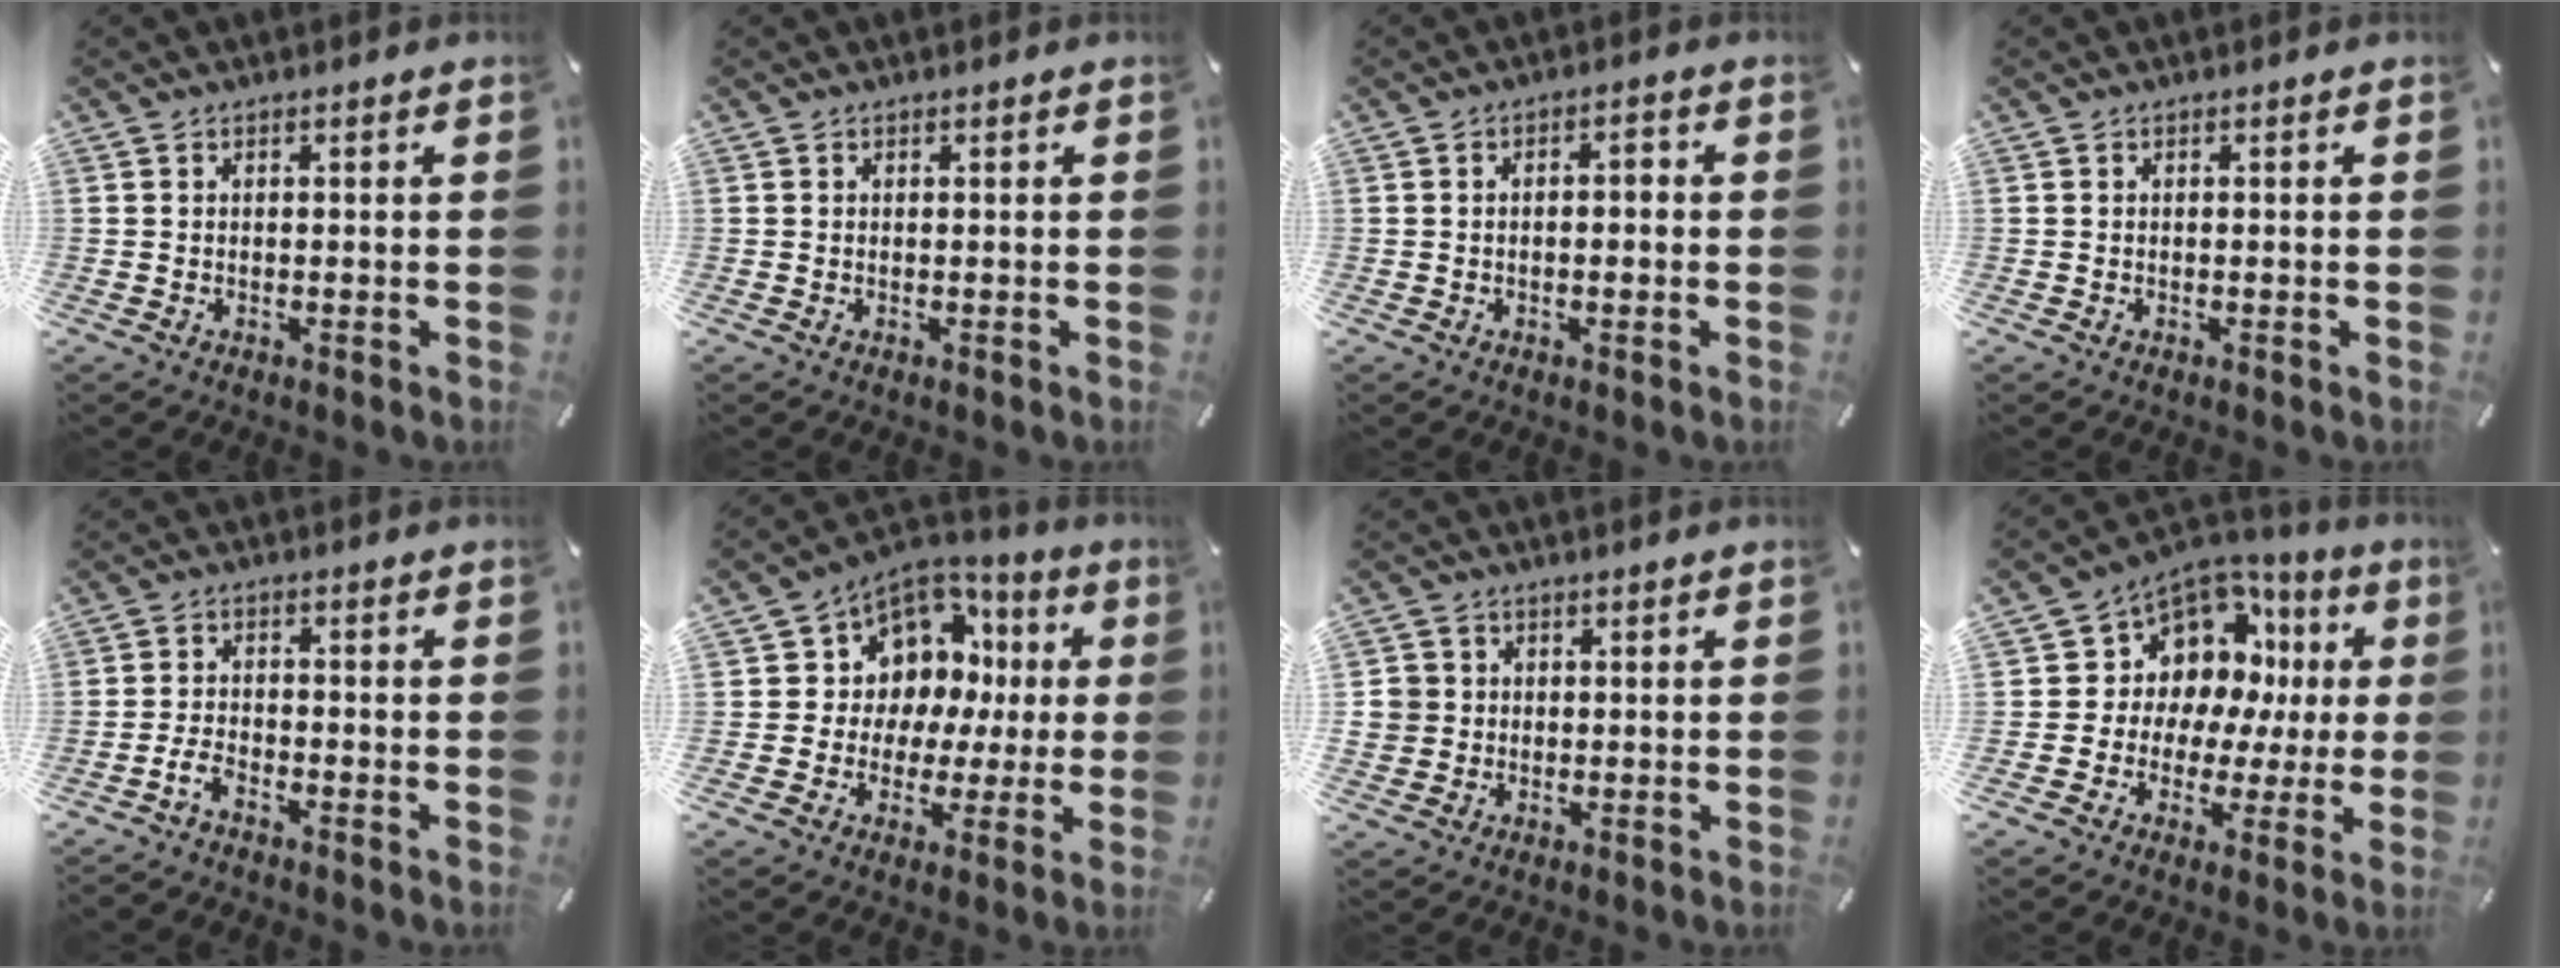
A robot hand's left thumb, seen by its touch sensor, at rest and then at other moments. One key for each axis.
{"total": 0.0}
{"total": 2.8, "fx": -0.7, "fy": 1.4, "fz": 2.3, "tx": -0.036, "ty": 0.007, "tz": -0.016}
{"total": 0.0}
{"total": 3.5, "fx": -2.6, "fy": 1.4, "fz": 1.9, "tx": -0.047, "ty": 0.009, "tz": -0.052}
{"total": 9.0, "fx": 2.8, "fy": 8.5, "fz": 1.3, "tx": -0.033, "ty": -0.042, "tz": 0.059}
{"total": 4.5, "fx": 0.5, "fy": 4.5, "fz": 0.5, "tx": -0.009, "ty": 0.008, "tz": 0.010}
{"total": 9.9, "fx": 3.7, "fy": 8.9, "fz": 2.3, "tx": -0.052, "ty": -0.047, "tz": 0.078}